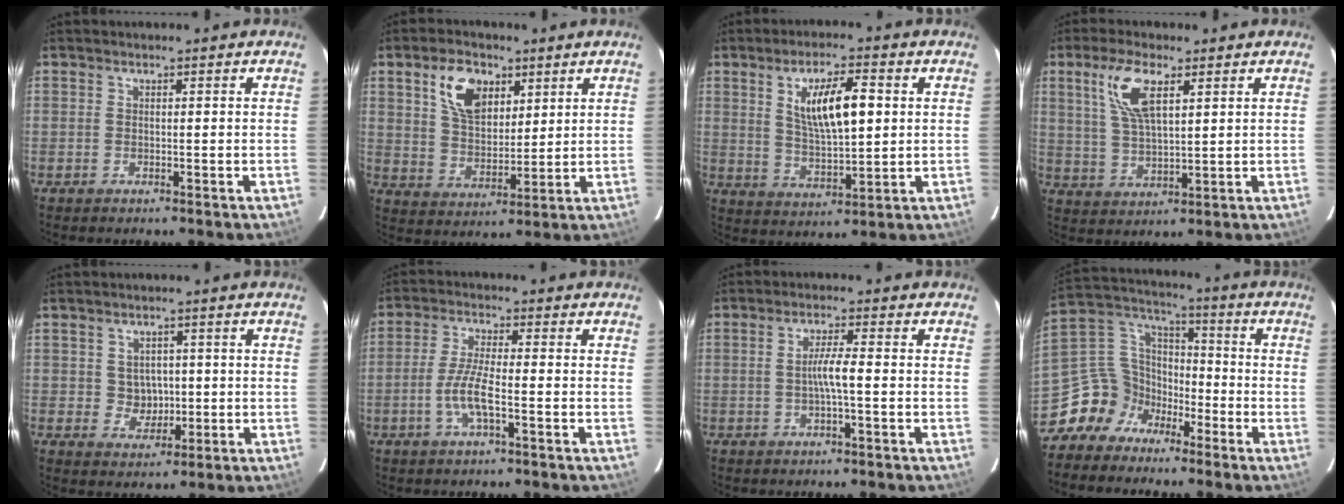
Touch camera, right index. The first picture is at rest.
{"total": 10.2, "force": [4.9, 6.1, 6.5], "torque": [-0.121, 0.016, 0.094]}
{"total": 10.9, "force": [2.8, 3.5, 9.9], "torque": [-0.176, 0.003, 0.058]}
{"total": 9.1, "force": [4.1, 3.3, 7.4], "torque": [-0.149, 0.010, 0.086]}
{"total": 4.1, "force": [0.1, 3.9, 1.1], "torque": [-0.021, 0.008, 0.011]}
{"total": 5.9, "force": [-2.3, 0.8, 5.3], "torque": [-0.113, -0.003, -0.045]}
{"total": 3.5, "force": [-0.8, -0.2, 3.4], "torque": [-0.067, 0.003, -0.015]}
{"total": 11.6, "force": [-8.2, 7.9, 2.3], "torque": [-0.071, 0.049, -0.155]}